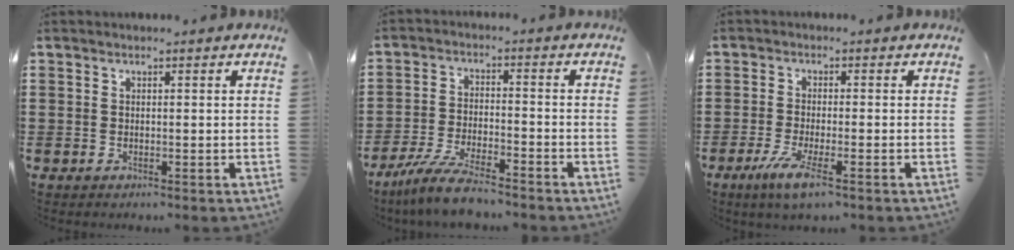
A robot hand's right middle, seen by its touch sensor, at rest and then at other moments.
{"total": 6.7, "force": [-5.9, 0.6, 3.2], "torque": [-0.075, -0.007, -0.116]}
{"total": 4.7, "force": [-2.4, 0.5, 4.0], "torque": [-0.085, -0.012, -0.045]}